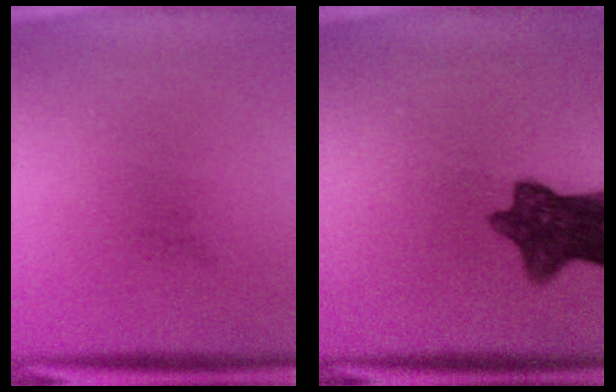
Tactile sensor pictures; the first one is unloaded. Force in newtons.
{"total": 9.2}